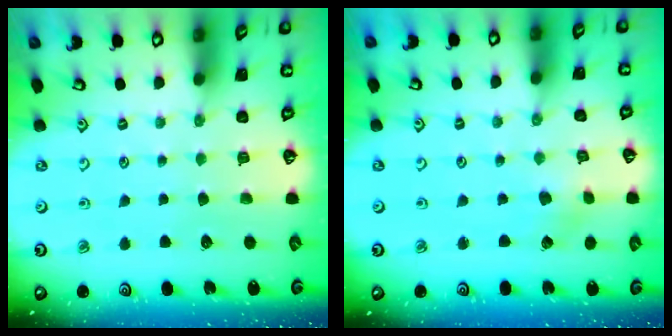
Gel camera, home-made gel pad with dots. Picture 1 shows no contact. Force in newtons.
{"total": 1.7, "press": 1.7, "slide": 0.3}